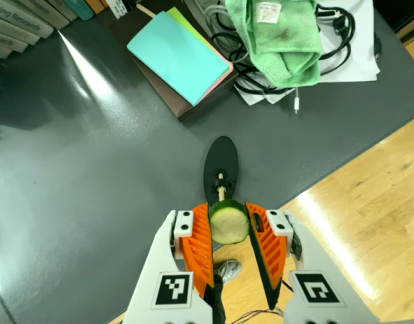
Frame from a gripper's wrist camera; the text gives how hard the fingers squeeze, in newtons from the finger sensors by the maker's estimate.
{"total": 8.6, "left": 8.4, "right": 8.8}